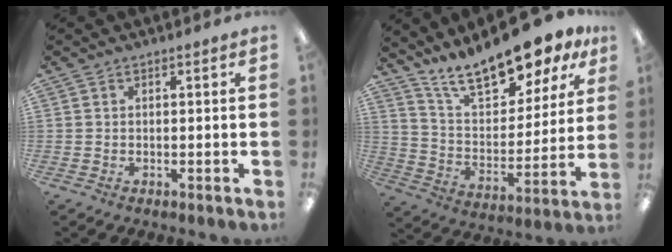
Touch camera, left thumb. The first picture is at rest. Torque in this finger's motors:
{"motor_torque": [0.55, 0.47, 1.04, -1.73, 0.11]}